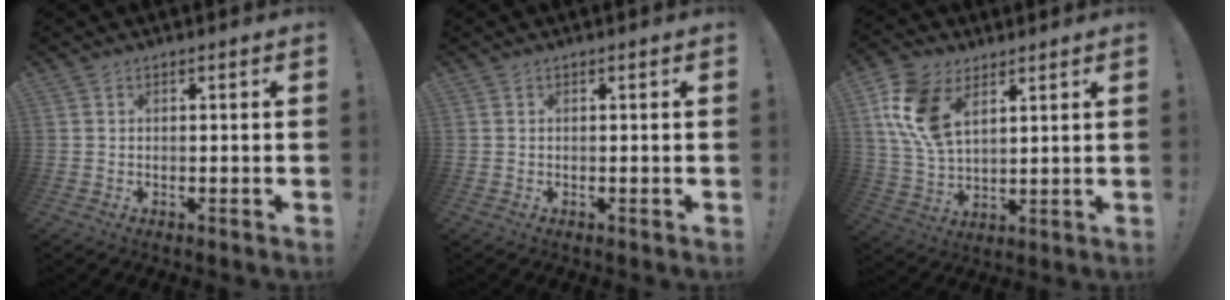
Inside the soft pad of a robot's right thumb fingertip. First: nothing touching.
{"total": 0.0}
{"total": 14.1, "force": [6.5, 8.4, 9.3], "torque": [-0.183, -0.021, 0.124]}